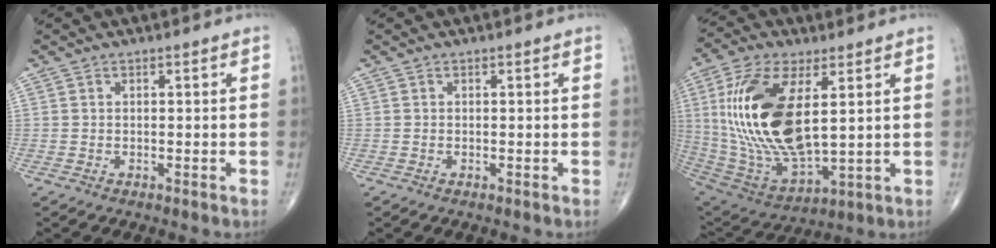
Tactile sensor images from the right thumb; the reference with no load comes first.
{"total": 0.0}
{"total": 23.3, "force": [4.3, 10.7, 20.3], "torque": [-0.415, -0.027, 0.090]}